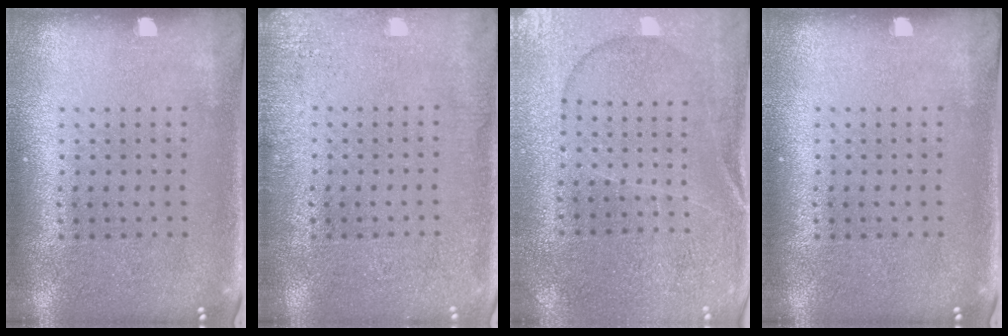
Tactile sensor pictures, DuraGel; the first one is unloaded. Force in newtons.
{"total": 2.3, "press": 2.2, "slide": 0.3}
{"total": 1.1, "press": 1.1, "slide": 0.4}
{"total": 0.0}